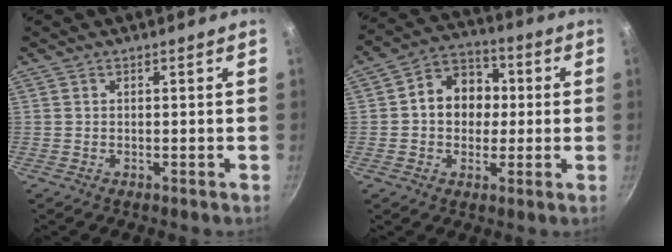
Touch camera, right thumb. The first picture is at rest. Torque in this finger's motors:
{"motor_torque": [-0.13, 0.41, 0.11, -0.02, 0.04]}